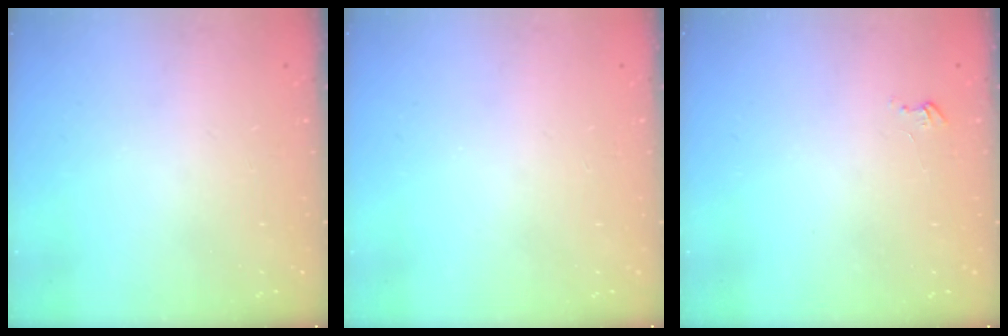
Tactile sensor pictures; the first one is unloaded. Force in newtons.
{"total": 0.0}
{"total": 2.6, "press": 2.6, "slide": 0.3}